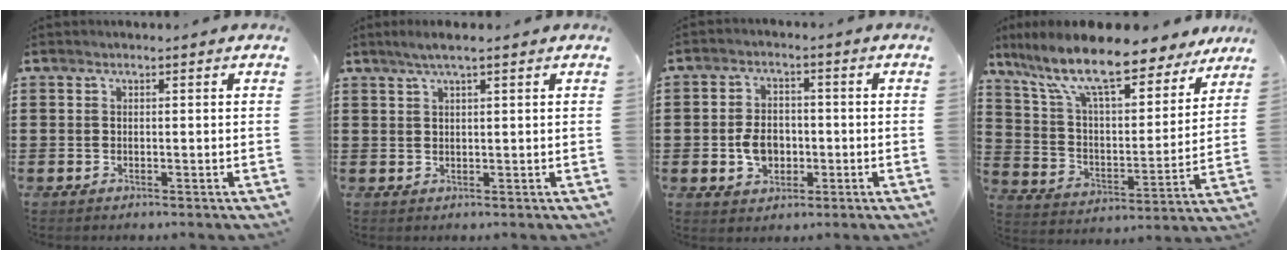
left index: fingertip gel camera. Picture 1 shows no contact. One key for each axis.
{"total": 2.8, "fx": 1.7, "fy": 0.1, "fz": 2.2, "tx": -0.044, "ty": 0.003, "tz": 0.030}
{"total": 5.6, "fx": -1.0, "fy": 3.9, "fz": 3.8, "tx": -0.079, "ty": 0.000, "tz": -0.023}
{"total": 12.7, "fx": 10.1, "fy": 2.5, "fz": 7.2, "tx": -0.178, "ty": -0.053, "tz": 0.175}